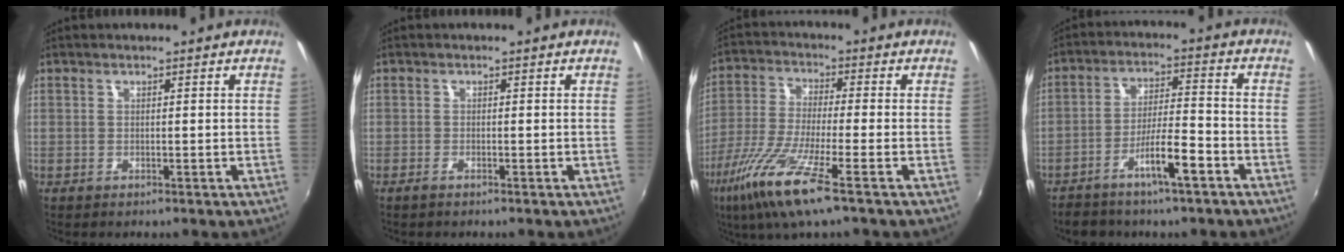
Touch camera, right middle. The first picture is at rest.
{"total": 1.0, "force": [-0.8, 0.1, 0.5], "torque": [-0.014, -0.002, -0.017]}
{"total": 12.6, "force": [-6.8, 1.0, 10.5], "torque": [-0.229, -0.029, -0.135]}
{"total": 7.9, "force": [-5.3, 1.6, 5.6], "torque": [-0.109, 0.010, -0.085]}